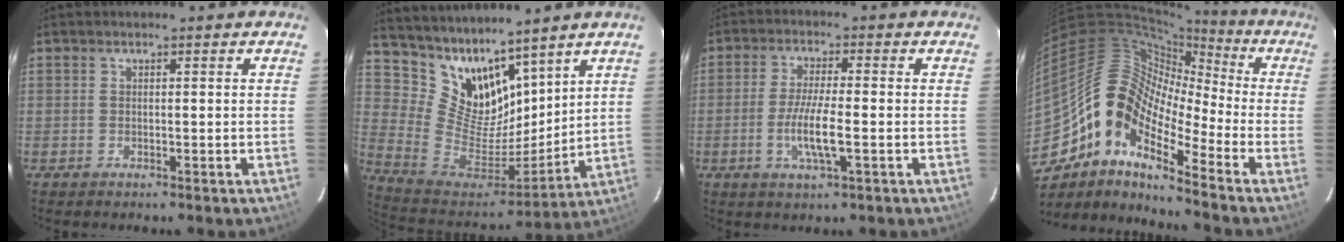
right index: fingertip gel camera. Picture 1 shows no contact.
{"total": 14.9, "force": [11.9, 7.4, 5.1], "torque": [-0.115, -0.014, 0.243]}
{"total": 7.1, "force": [-1.9, 0.9, 6.8], "torque": [-0.133, -0.008, -0.039]}
{"total": 15.8, "force": [-8.3, 6.4, 11.8], "torque": [-0.196, 0.004, -0.178]}